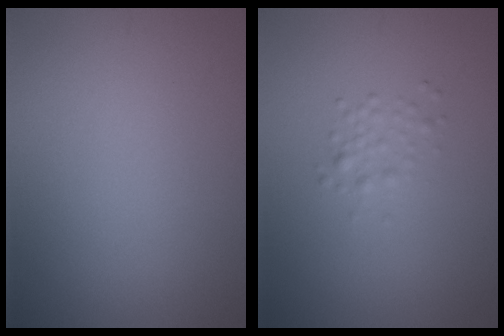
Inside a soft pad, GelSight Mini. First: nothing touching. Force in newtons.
{"total": 1.3, "press": 1.3, "slide": 0.0}